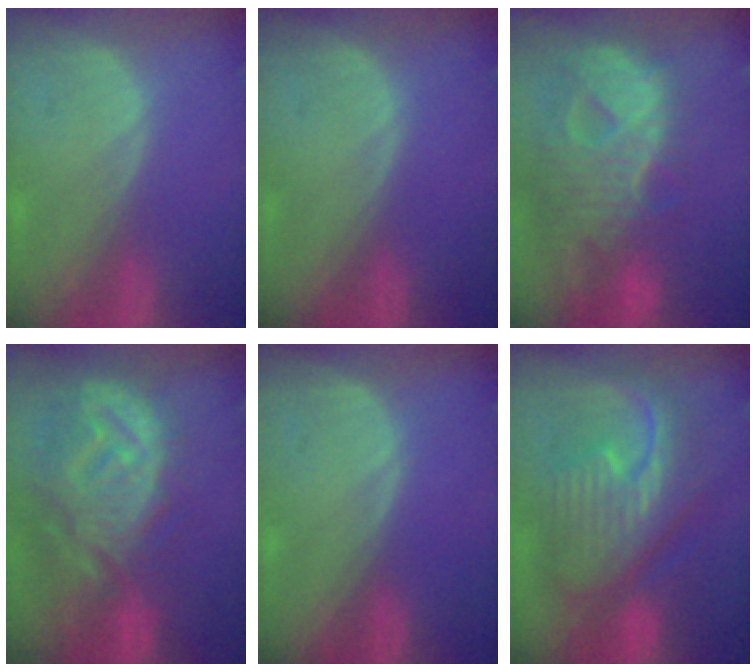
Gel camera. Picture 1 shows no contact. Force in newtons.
{"total": 0.0}
{"total": 12.8, "press": 10.8, "slide": 6.8}
{"total": 12.8, "press": 11.3, "slide": 6.0}
{"total": 0.0}
{"total": 11.4, "press": 11.3, "slide": 1.1}